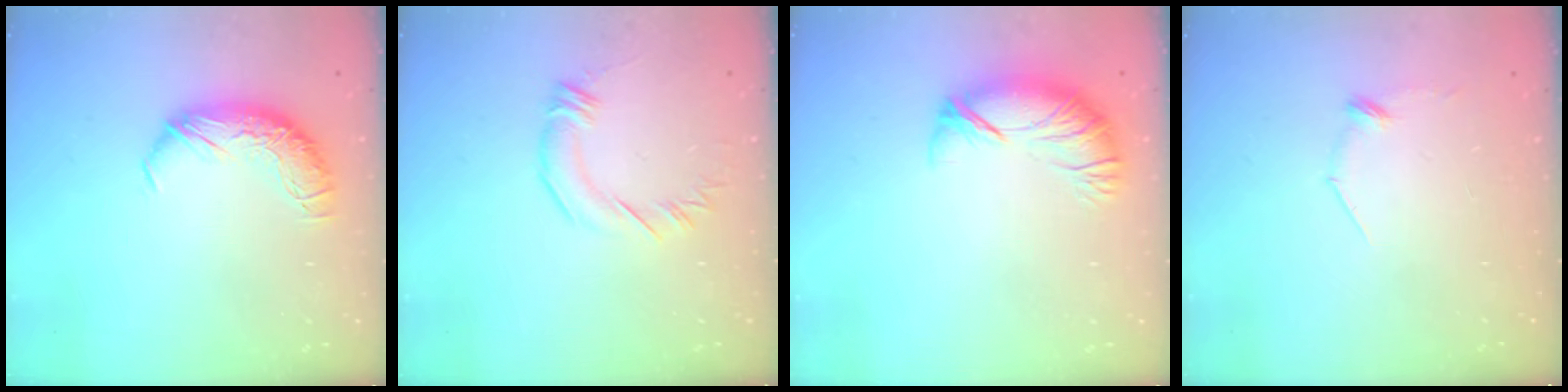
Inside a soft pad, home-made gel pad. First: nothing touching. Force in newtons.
{"total": 2.5, "press": 2.4, "slide": 0.3}
{"total": 3.5, "press": 2.8, "slide": 2.0}
{"total": 8.1, "press": 8.1, "slide": 0.6}